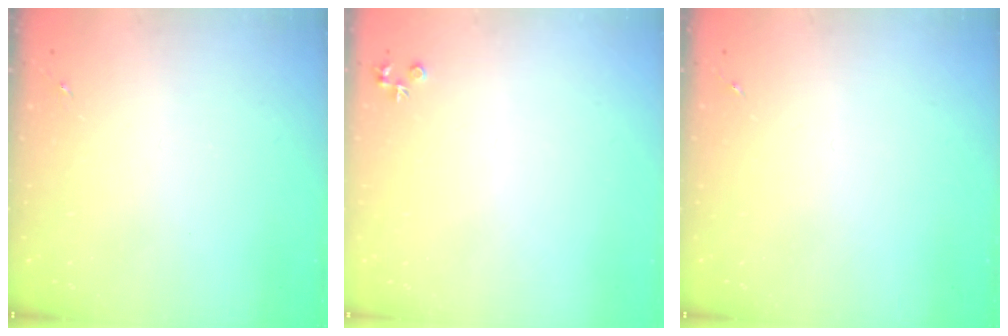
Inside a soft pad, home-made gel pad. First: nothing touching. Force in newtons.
{"total": 4.0, "press": 4.0, "slide": 0.6}
{"total": 0.0}